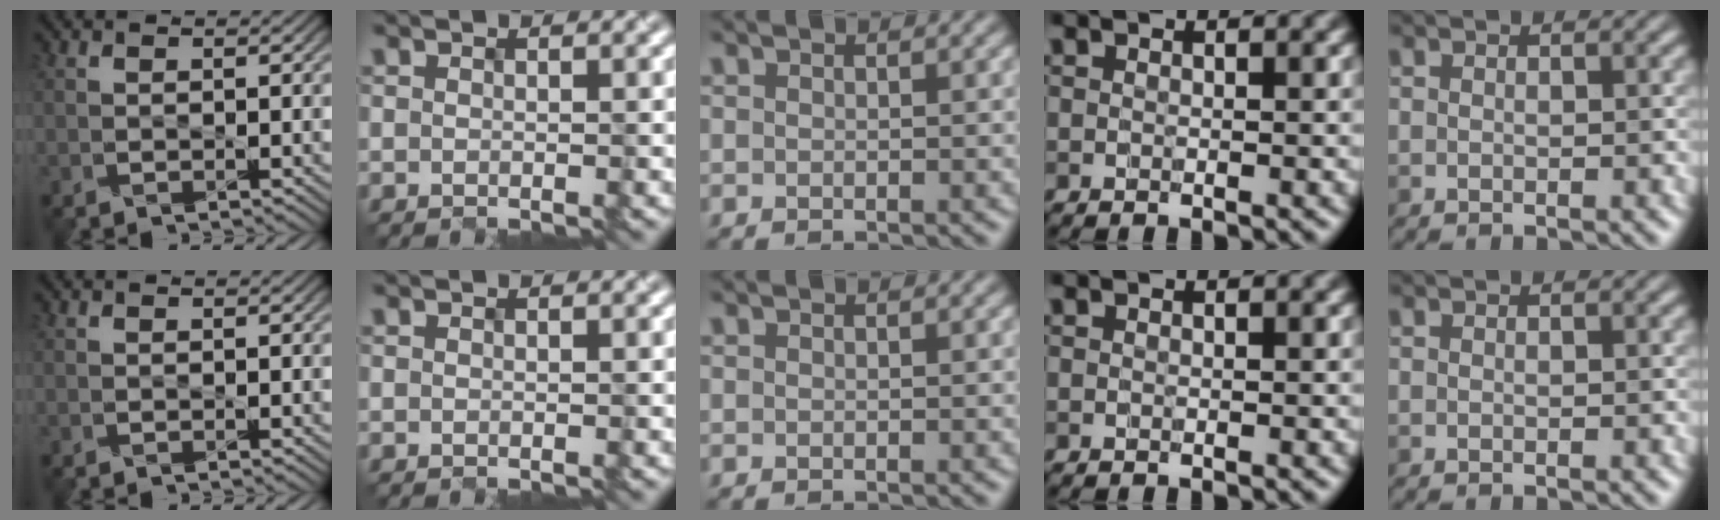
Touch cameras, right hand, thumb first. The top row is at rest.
{}